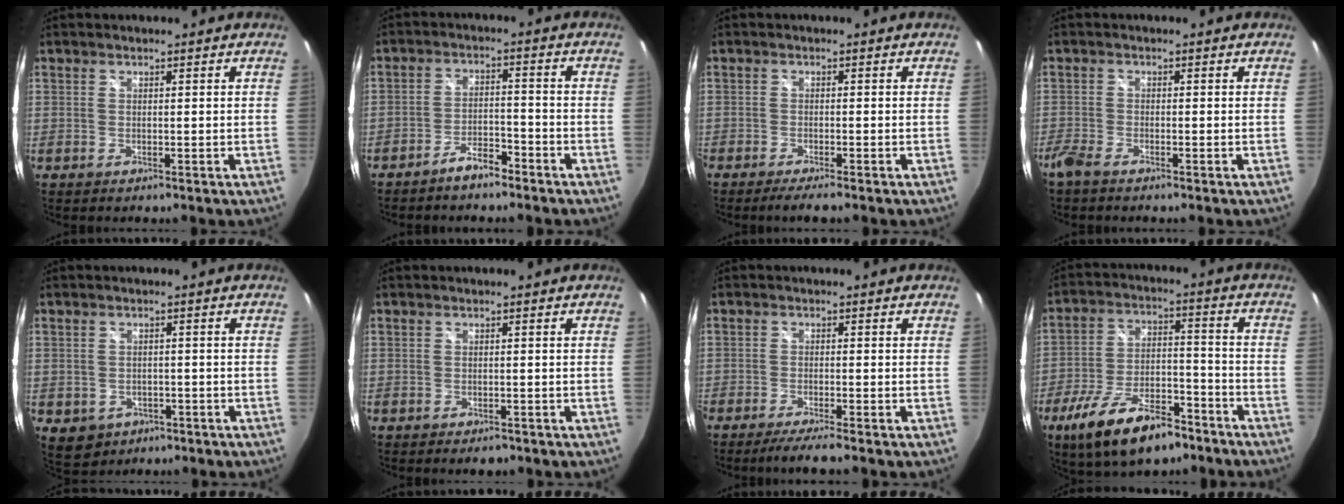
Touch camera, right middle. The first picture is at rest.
{"total": 4.9, "force": [-4.1, 1.5, 2.3], "torque": [-0.058, 0.008, -0.068]}
{"total": 3.4, "force": [-2.8, -0.2, 1.9], "torque": [-0.043, -0.011, -0.050]}
{"total": 2.9, "force": [-2.5, 0.6, 1.5], "torque": [-0.044, -0.006, -0.052]}
{"total": 6.2, "force": [-2.5, 5.2, 2.4], "torque": [-0.058, -0.005, -0.020]}
{"total": 2.6, "force": [-2.0, 1.1, 1.3], "torque": [-0.024, -0.012, -0.027]}
{"total": 4.5, "force": [-3.8, -0.5, 2.4], "torque": [-0.057, -0.008, -0.066]}
{"total": 16.9, "force": [-11.1, 6.8, 10.7], "torque": [-0.211, -0.014, -0.181]}